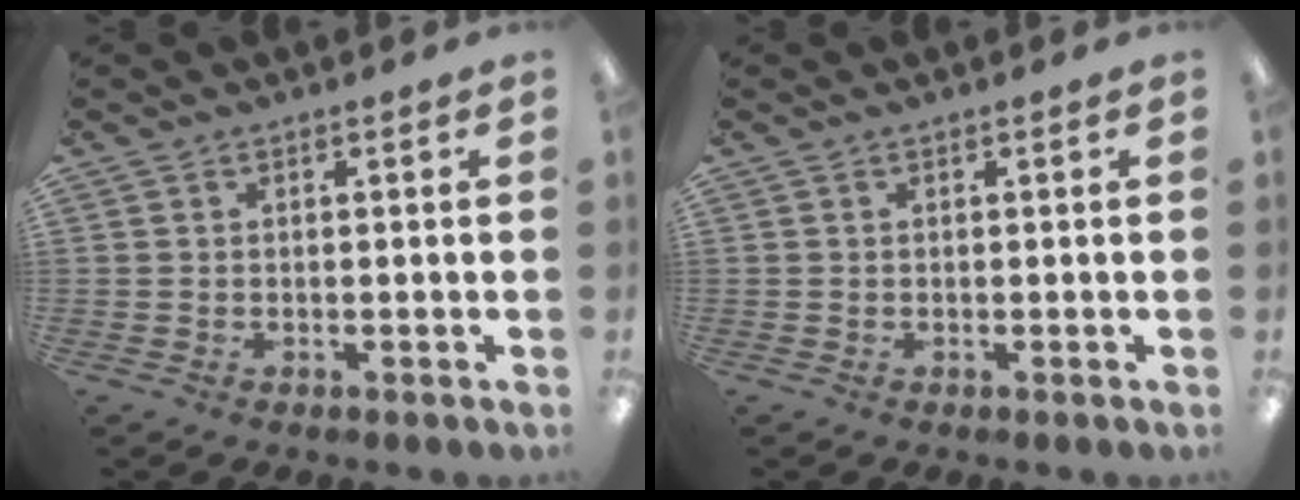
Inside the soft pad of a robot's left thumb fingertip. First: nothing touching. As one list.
[{"total": 0.0}]